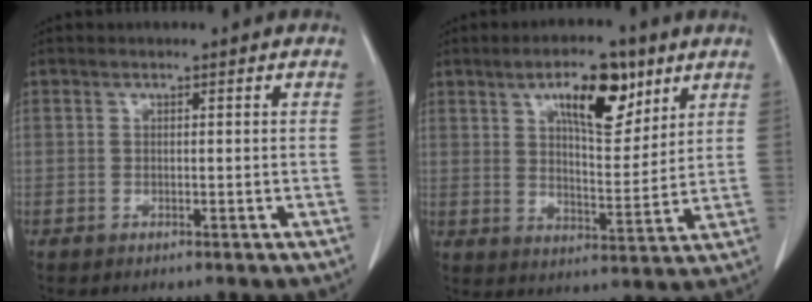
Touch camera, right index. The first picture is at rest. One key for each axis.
{"total": 11.0, "fx": 6.0, "fy": 3.7, "fz": 8.5, "tx": -0.137, "ty": 0.004, "tz": 0.099}